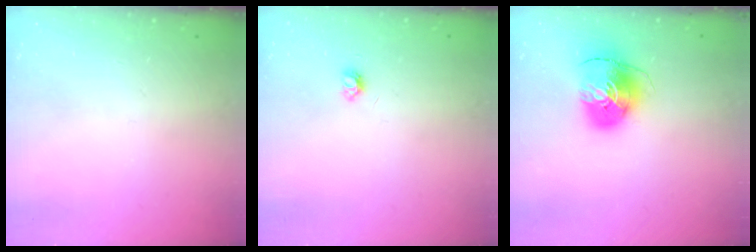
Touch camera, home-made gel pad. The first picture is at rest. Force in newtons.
{"total": 3.7, "press": 3.7, "slide": 0.4}
{"total": 9.4, "press": 9.2, "slide": 1.5}